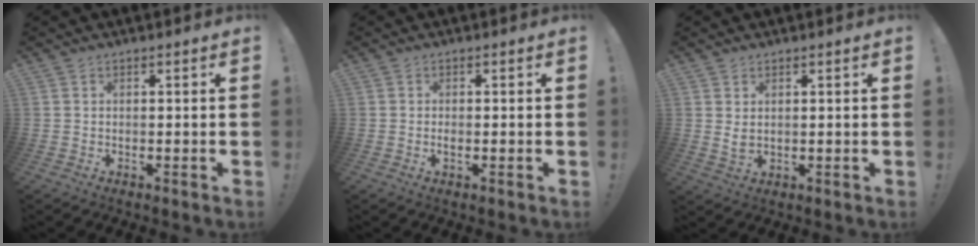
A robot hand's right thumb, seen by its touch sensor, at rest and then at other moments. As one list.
[{"total": 1.1, "force": [-0.5, 0.3, 0.9], "torque": [-0.010, -0.002, -0.010]}, {"total": 2.8, "force": [1.2, 1.5, 2.0], "torque": [-0.026, -0.006, 0.020]}]